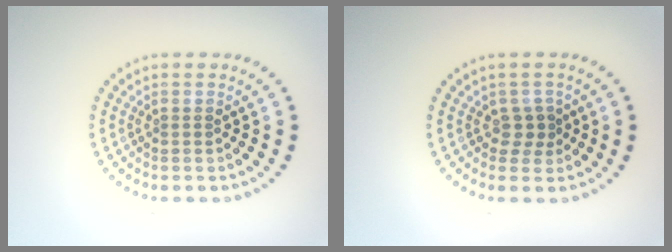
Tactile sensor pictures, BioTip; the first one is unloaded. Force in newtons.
{"total": 1.4, "press": 1.2, "slide": 0.7}